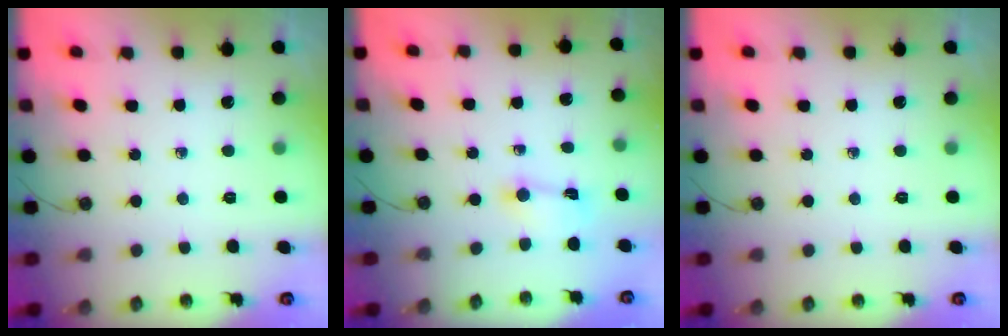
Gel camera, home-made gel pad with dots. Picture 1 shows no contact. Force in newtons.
{"total": 1.8, "press": 1.7, "slide": 0.5}
{"total": 0.0}